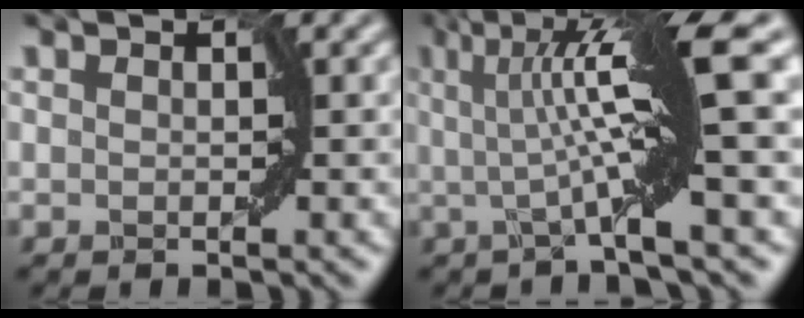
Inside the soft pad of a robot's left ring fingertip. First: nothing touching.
{"total": 9.1, "force": [1.4, 1.2, 8.9], "torque": [-0.131, 0.007, 0.016]}